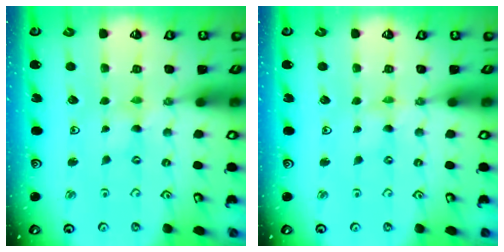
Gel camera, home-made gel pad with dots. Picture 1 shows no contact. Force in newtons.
{"total": 0.8, "press": 0.7, "slide": 0.2}